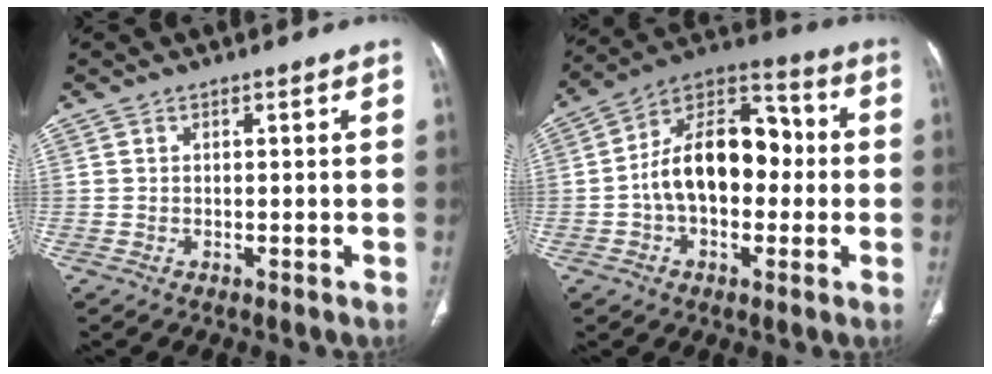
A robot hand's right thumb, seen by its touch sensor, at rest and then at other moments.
{"total": 17.0, "force": [-0.7, 10.8, 13.1], "torque": [-0.188, 0.046, -0.020]}